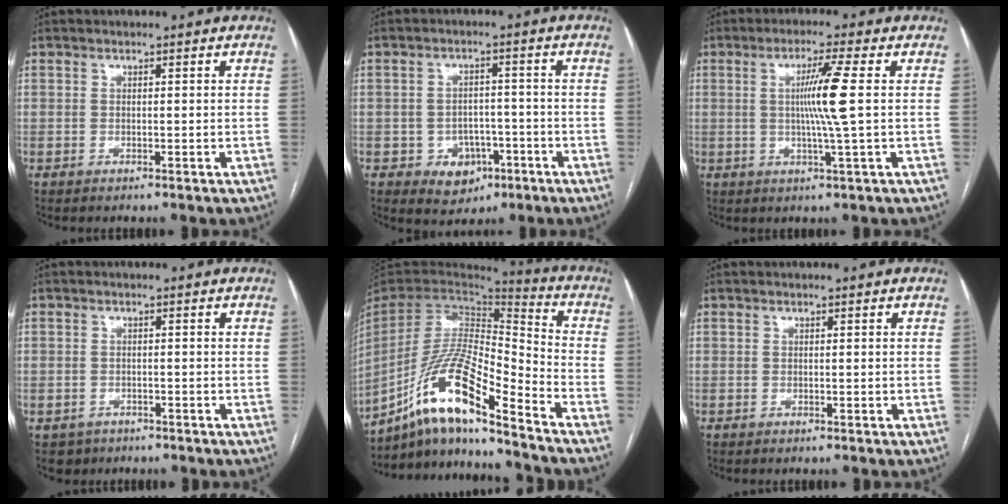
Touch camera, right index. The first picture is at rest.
{"total": 5.9, "force": [-2.5, 4.9, 2.2], "torque": [-0.025, 0.010, -0.027]}
{"total": 7.1, "force": [0.7, -1.6, 6.9], "torque": [-0.125, -0.004, 0.017]}
{"total": 3.2, "force": [-1.6, 2.8, 0.0], "torque": [0.003, 0.007, -0.024]}
{"total": 16.5, "force": [-11.8, 1.6, 11.3], "torque": [-0.232, 0.001, -0.219]}
{"total": 0.0}